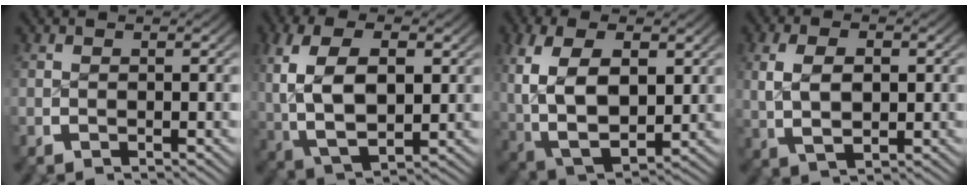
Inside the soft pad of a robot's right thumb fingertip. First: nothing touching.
{"total": 9.8, "force": [0.2, 6.3, 7.5], "torque": [-0.175, -0.025, 0.024]}
{"total": 11.0, "force": [-0.5, 7.5, 8.1], "torque": [-0.197, -0.045, 0.019]}
{"total": 5.5, "force": [0.6, 3.5, 4.3], "torque": [-0.084, -0.009, 0.023]}